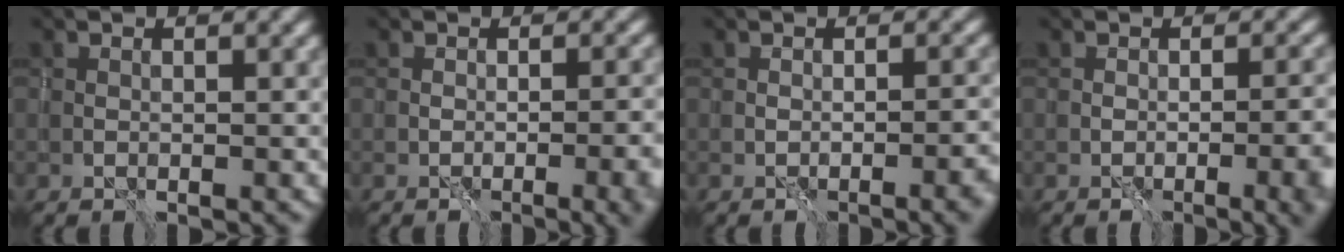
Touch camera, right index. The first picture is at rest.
{"total": 5.7, "force": [-2.2, 2.0, 4.9], "torque": [-0.043, 0.001, -0.019]}
{"total": 3.4, "force": [-1.6, 0.8, 2.9], "torque": [-0.034, 0.004, -0.021]}
{"total": 6.3, "force": [-2.2, 2.3, 5.5], "torque": [-0.052, -0.002, -0.018]}